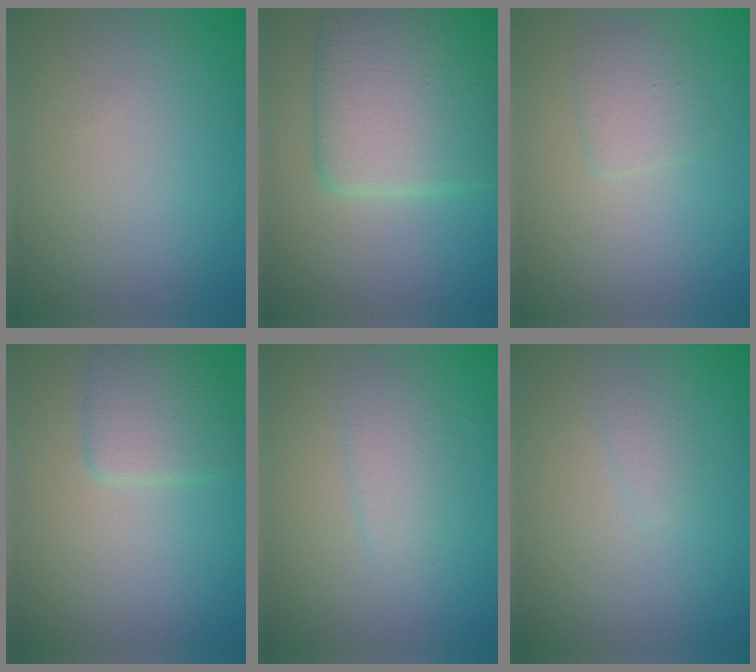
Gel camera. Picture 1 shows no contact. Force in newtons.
{"total": 8.0, "press": 8.0, "slide": 0.4}
{"total": 1.6, "press": 1.6, "slide": 0.1}
{"total": 2.8, "press": 2.8, "slide": 0.1}
{"total": 1.8, "press": 1.8, "slide": 0.1}
{"total": 0.7, "press": 0.7, "slide": 0.0}